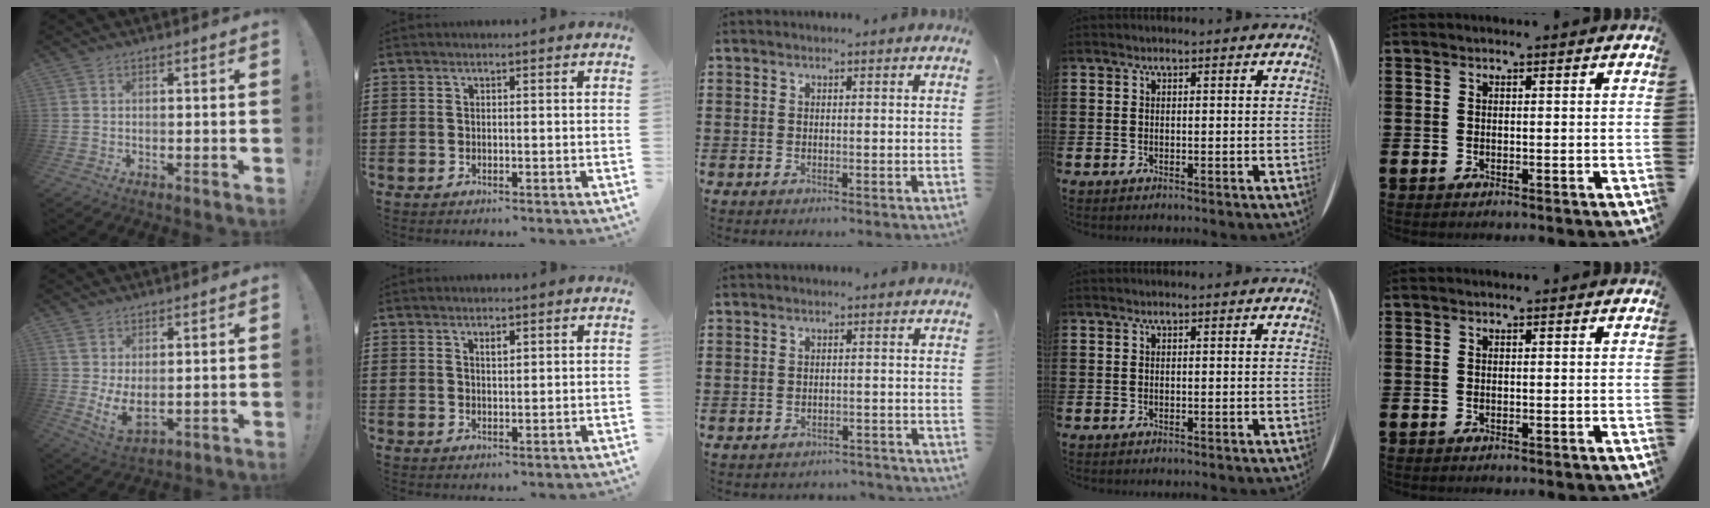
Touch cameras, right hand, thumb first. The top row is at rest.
{"thumb": {"total": 6.3, "force": [2.1, 2.7, 5.3], "torque": [-0.091, -0.032, 0.042]}, "index": {"total": 1.4, "force": [0.9, 0.5, 0.9], "torque": [-0.019, 0.003, 0.016]}, "middle": {"total": 1.7, "force": [-1.6, 0.2, 0.0], "torque": [-0.008, -0.001, -0.035]}}